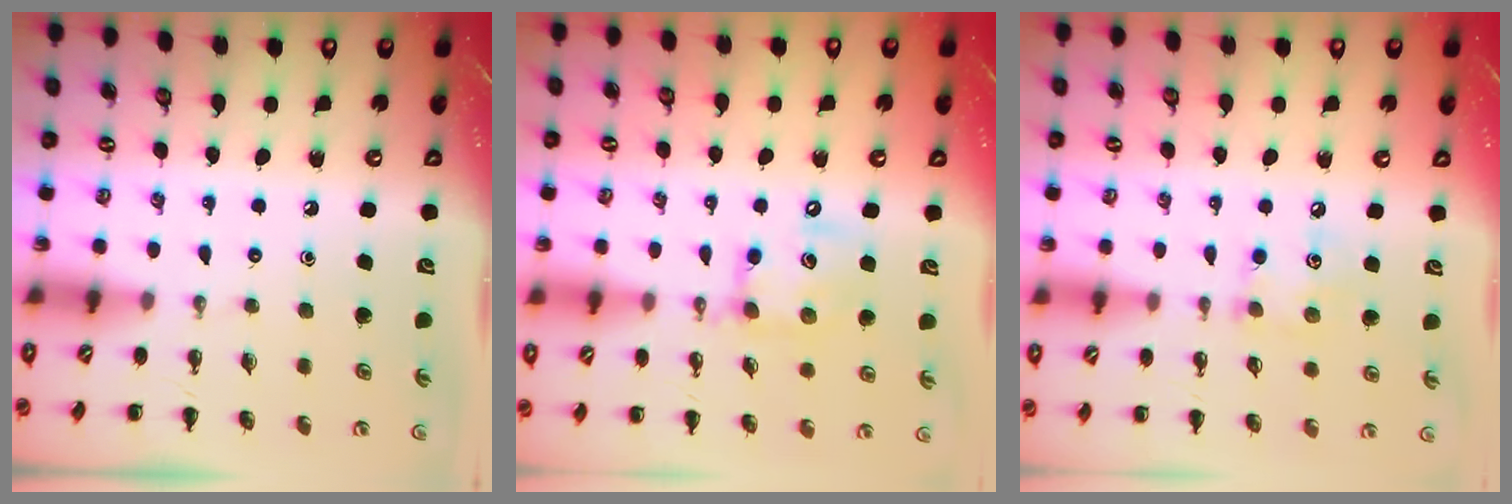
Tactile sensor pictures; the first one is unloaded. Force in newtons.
{"total": 12.2, "press": 12.0, "slide": 1.9}
{"total": 5.8, "press": 5.8, "slide": 0.5}